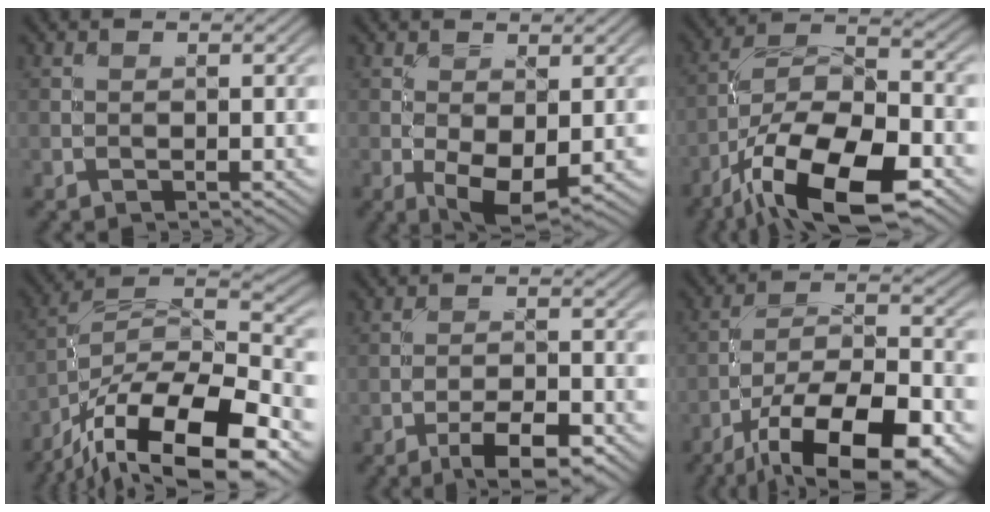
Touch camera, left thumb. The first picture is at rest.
{"total": 4.8, "force": [-0.9, 2.4, 4.1], "torque": [-0.079, -0.007, -0.016]}
{"total": 16.4, "force": [-9.4, 6.3, 11.9], "torque": [-0.217, -0.010, -0.178]}
{"total": 18.2, "force": [-12.1, 6.9, 11.8], "torque": [-0.222, -0.023, -0.199]}
{"total": 6.4, "force": [-4.0, 1.9, 4.6], "torque": [-0.074, 0.004, -0.064]}
{"total": 17.9, "force": [-10.6, 6.8, 12.7], "torque": [-0.200, -0.028, -0.167]}